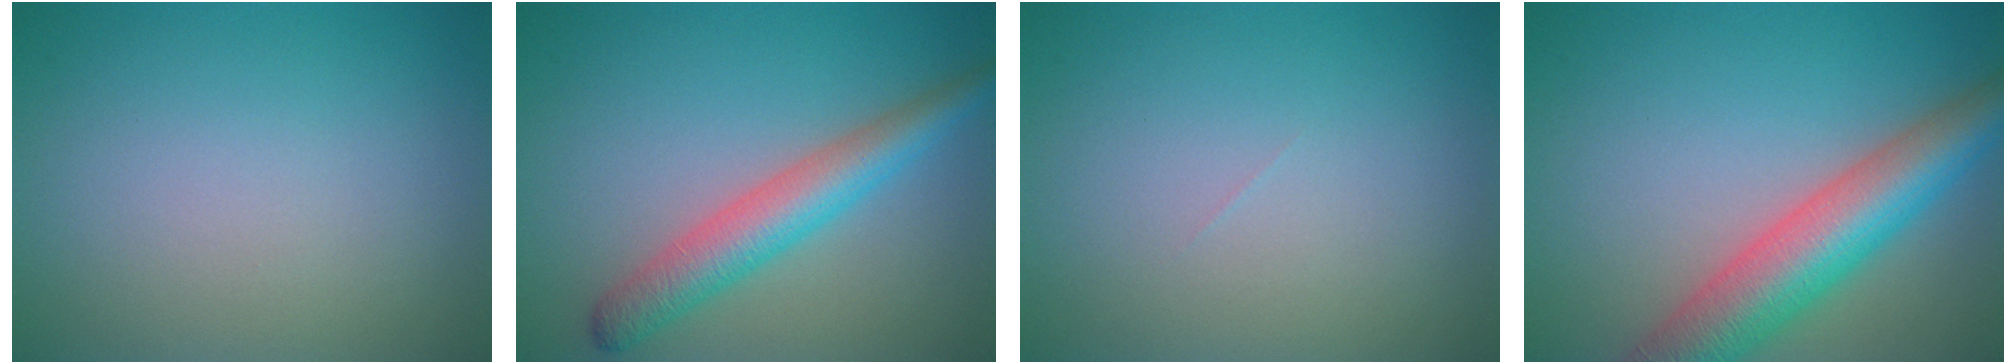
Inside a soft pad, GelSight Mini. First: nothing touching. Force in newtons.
{"total": 4.5, "press": 4.5, "slide": 0.2}
{"total": 0.0}
{"total": 8.1, "press": 8.1, "slide": 0.3}